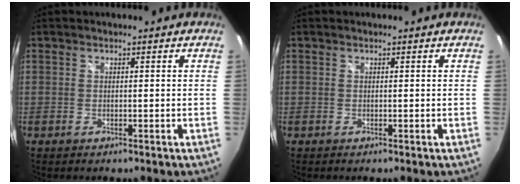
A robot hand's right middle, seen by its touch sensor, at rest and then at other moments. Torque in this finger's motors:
{"motor_torque": [0.00, 0.00, 0.00, 0.01]}